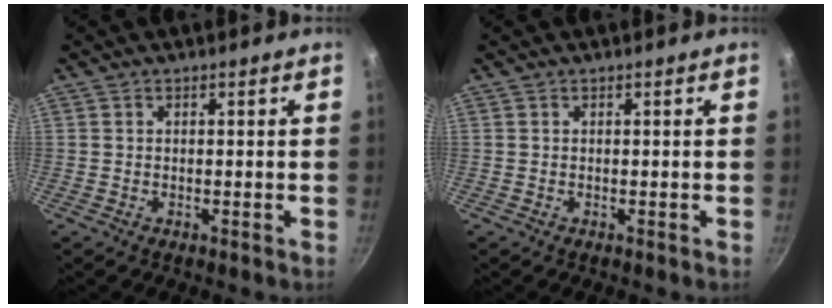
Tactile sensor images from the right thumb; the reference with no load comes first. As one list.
[{"total": 0.0}]